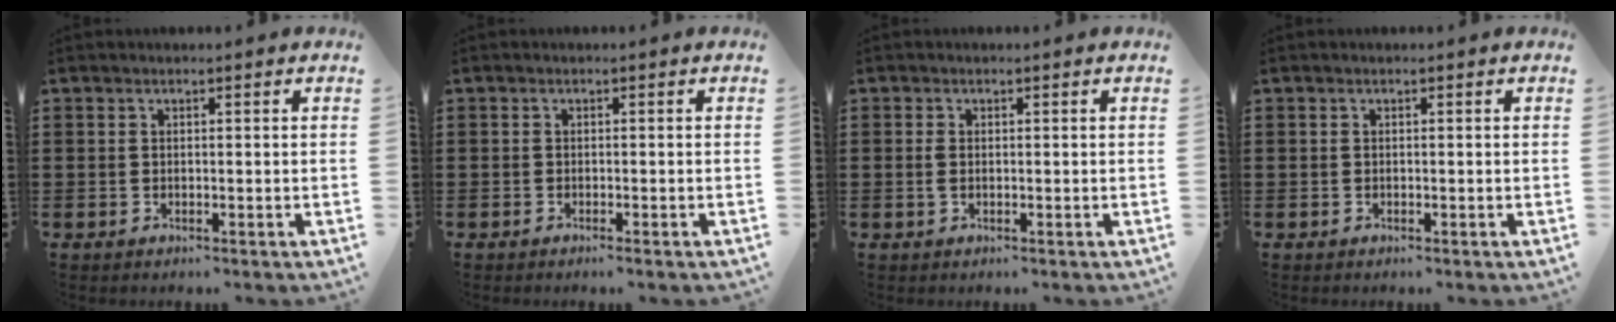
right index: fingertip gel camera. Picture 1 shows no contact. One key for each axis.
{"total": 0.6, "fx": -0.6, "fy": 0.0, "fz": 0.2, "tx": -0.006, "ty": -0.003, "tz": -0.012}
{"total": 1.3, "fx": -0.1, "fy": 0.6, "fz": 1.2, "tx": -0.031, "ty": -0.001, "tz": -0.005}
{"total": 0.0}